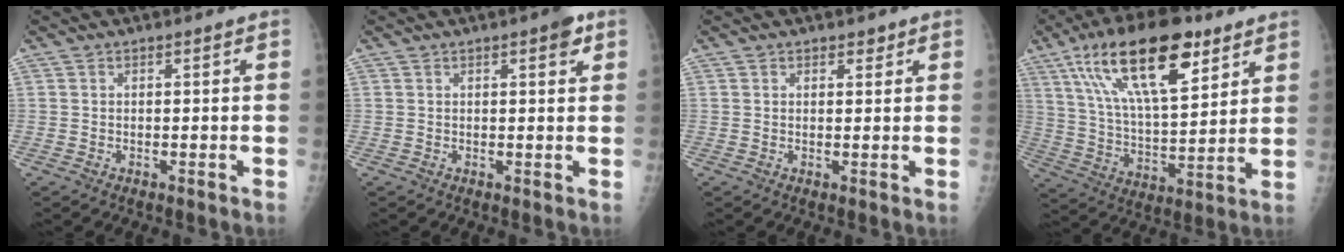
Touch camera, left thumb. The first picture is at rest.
{"total": 2.9, "force": [1.6, 0.9, 2.3], "torque": [-0.022, -0.004, 0.016]}
{"total": 1.5, "force": [1.0, 0.9, 0.5], "torque": [0.006, -0.006, 0.012]}
{"total": 22.1, "force": [11.9, 8.8, 16.4], "torque": [-0.263, -0.030, 0.210]}